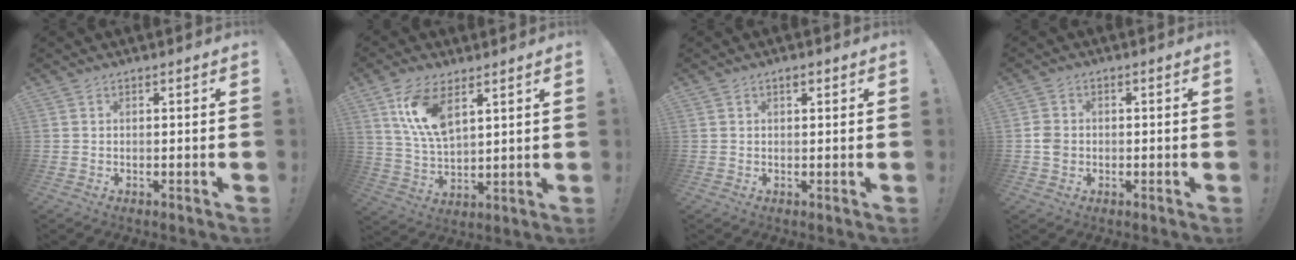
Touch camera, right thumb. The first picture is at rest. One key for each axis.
{"total": 11.6, "fx": 6.4, "fy": 5.3, "fz": 8.0, "tx": -0.165, "ty": -0.018, "tz": 0.117}
{"total": 1.5, "fx": 0.9, "fy": 0.6, "fz": 1.0, "tx": -0.019, "ty": 0.001, "tz": 0.016}
{"total": 3.8, "fx": -0.7, "fy": 3.3, "fz": 1.8, "tx": -0.032, "ty": 0.007, "tz": -0.011}